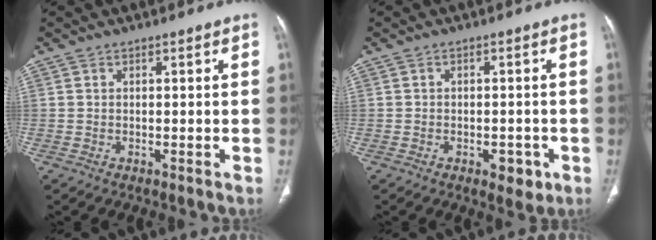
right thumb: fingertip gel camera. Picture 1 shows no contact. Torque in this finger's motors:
{"motor_torque": [0.14, 0.36, -0.19, 0.04, 0.01]}